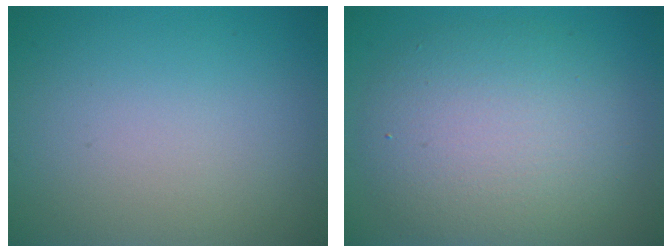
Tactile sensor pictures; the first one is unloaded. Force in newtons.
{"total": 7.0, "press": 7.0, "slide": 0.5}